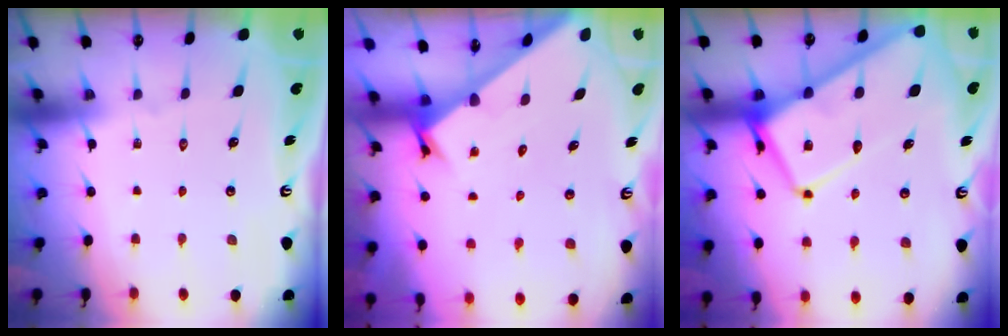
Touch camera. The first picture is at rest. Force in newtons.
{"total": 2.3, "press": 2.3, "slide": 0.2}
{"total": 16.9, "press": 16.8, "slide": 1.8}